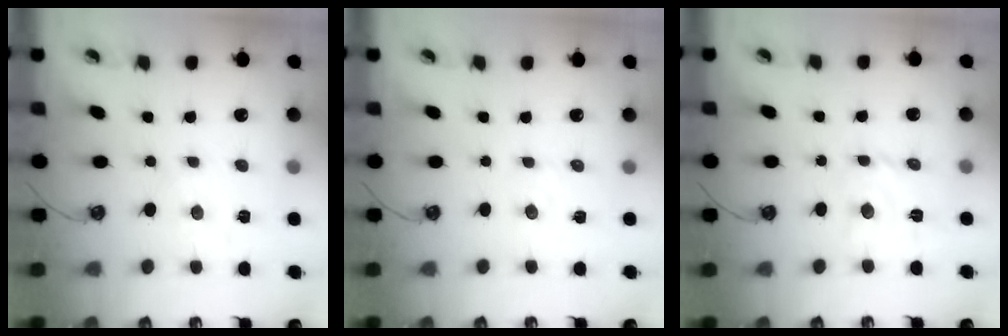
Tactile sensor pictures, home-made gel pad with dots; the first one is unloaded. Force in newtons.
{"total": 2.9, "press": 2.9, "slide": 0.3}
{"total": 7.9, "press": 7.9, "slide": 0.4}